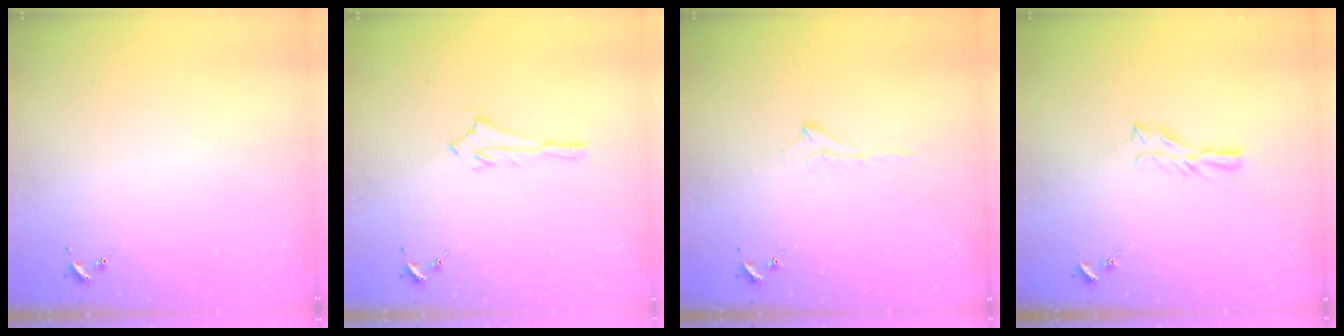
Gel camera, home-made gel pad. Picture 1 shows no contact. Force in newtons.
{"total": 2.9, "press": 2.9, "slide": 0.3}
{"total": 6.5, "press": 6.5, "slide": 0.8}
{"total": 4.7, "press": 4.7, "slide": 0.5}